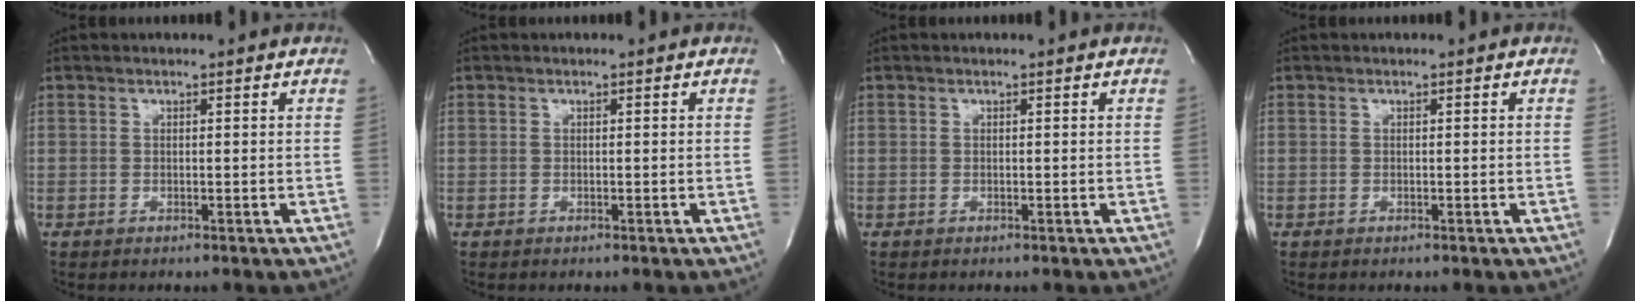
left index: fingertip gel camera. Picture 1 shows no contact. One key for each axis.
{"total": 0.0}
{"total": 0.0}
{"total": 0.0}